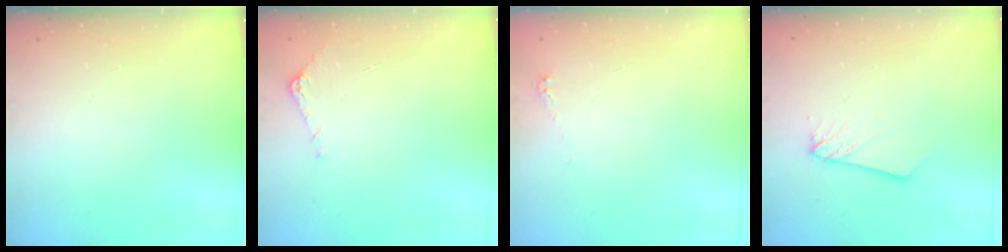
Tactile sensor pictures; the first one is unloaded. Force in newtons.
{"total": 5.1, "press": 5.0, "slide": 0.7}
{"total": 2.5, "press": 2.5, "slide": 0.3}
{"total": 2.6, "press": 2.6, "slide": 0.2}